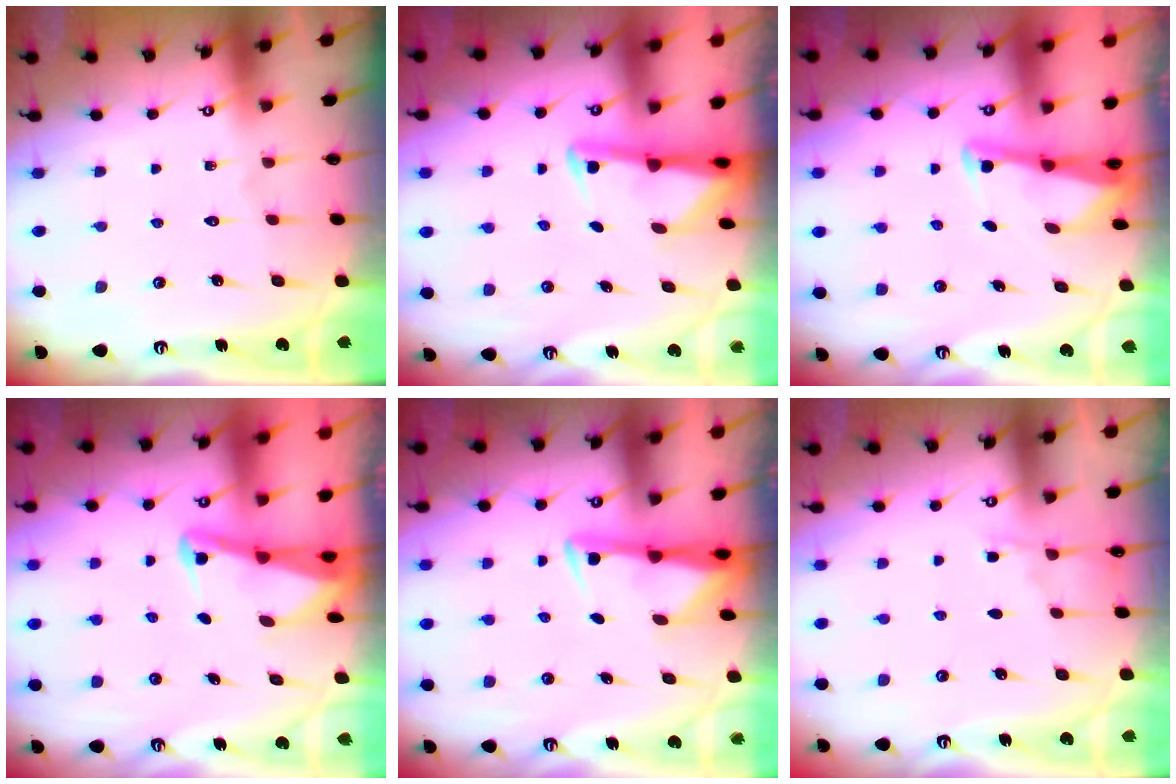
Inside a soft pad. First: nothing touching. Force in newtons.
{"total": 2.8, "press": 2.7, "slide": 0.7}
{"total": 3.0, "press": 3.0, "slide": 0.2}
{"total": 2.6, "press": 2.5, "slide": 0.6}
{"total": 2.9, "press": 2.8, "slide": 0.5}
{"total": 2.9, "press": 2.9, "slide": 0.4}